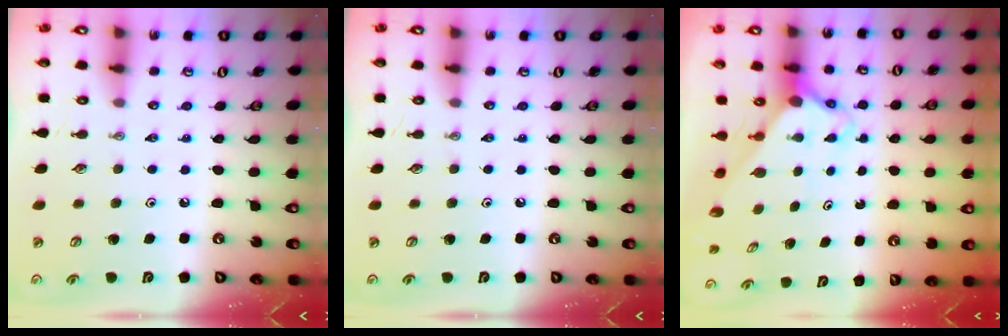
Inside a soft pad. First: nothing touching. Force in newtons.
{"total": 0.0}
{"total": 3.0, "press": 3.0, "slide": 0.2}